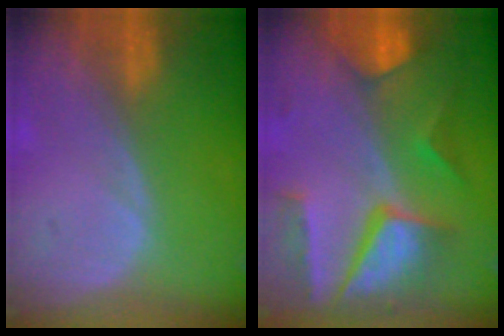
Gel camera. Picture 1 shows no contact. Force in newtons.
{"total": 10.5, "press": 8.8, "slide": 5.7}